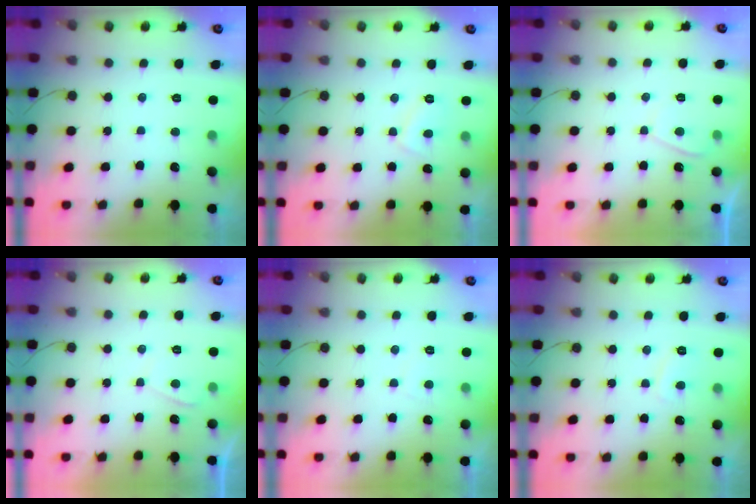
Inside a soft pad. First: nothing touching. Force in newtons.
{"total": 3.9, "press": 3.8, "slide": 0.6}
{"total": 1.8, "press": 1.7, "slide": 0.6}
{"total": 0.8, "press": 0.7, "slide": 0.5}
{"total": 0.5, "press": 0.2, "slide": 0.5}
{"total": 2.1, "press": 2.0, "slide": 0.7}